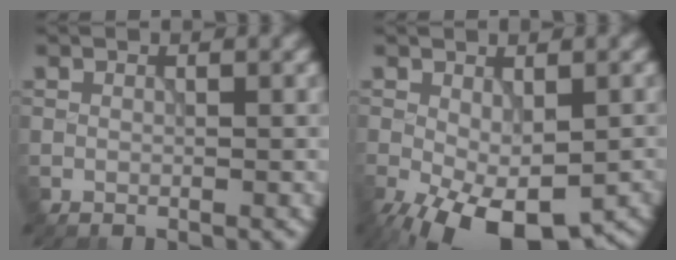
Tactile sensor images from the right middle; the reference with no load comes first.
{"total": 10.6, "force": [-5.2, 4.7, 8.0], "torque": [-0.160, -0.038, -0.066]}